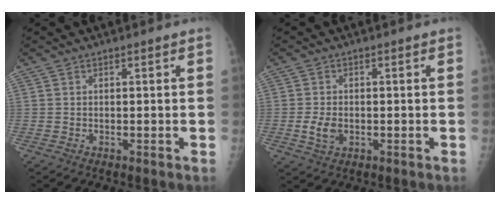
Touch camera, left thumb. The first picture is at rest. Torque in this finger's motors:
{"motor_torque": [-0.32, 0.36, 0.24, 0.01, 0.03]}